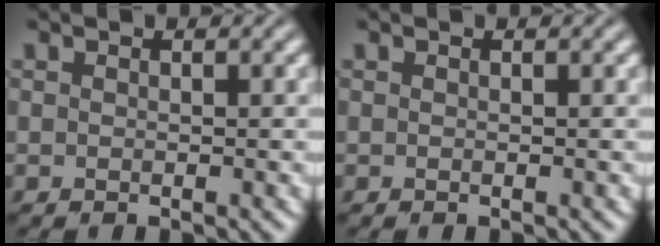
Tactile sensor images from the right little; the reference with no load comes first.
{"total": 0.0}